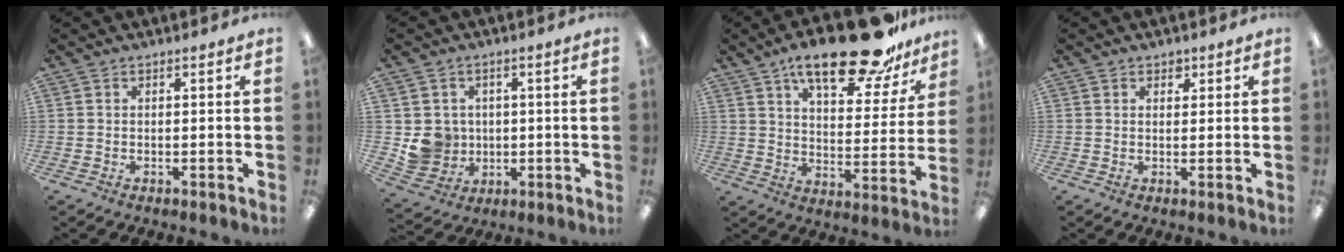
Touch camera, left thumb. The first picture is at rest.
{"total": 7.4, "force": [0.8, 7.2, 1.1], "torque": [-0.026, 0.001, 0.025]}
{"total": 21.0, "force": [15.1, 7.2, 12.7], "torque": [-0.196, -0.085, 0.250]}
{"total": 1.9, "force": [1.3, 1.3, 0.7], "torque": [0.001, -0.004, 0.019]}